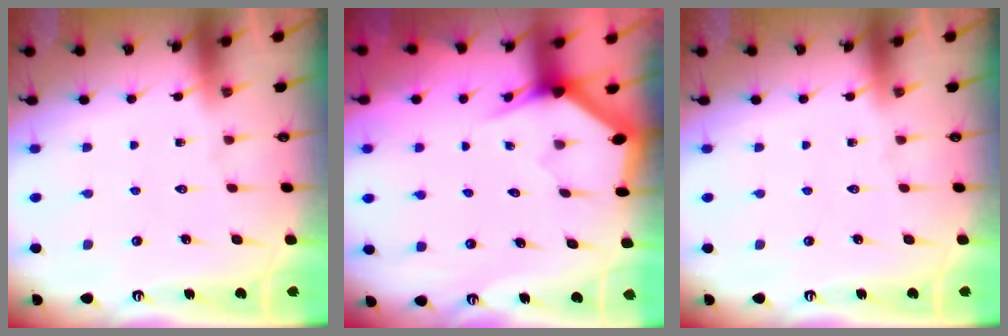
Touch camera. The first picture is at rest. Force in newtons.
{"total": 2.9, "press": 2.9, "slide": 0.0}
{"total": 0.0}